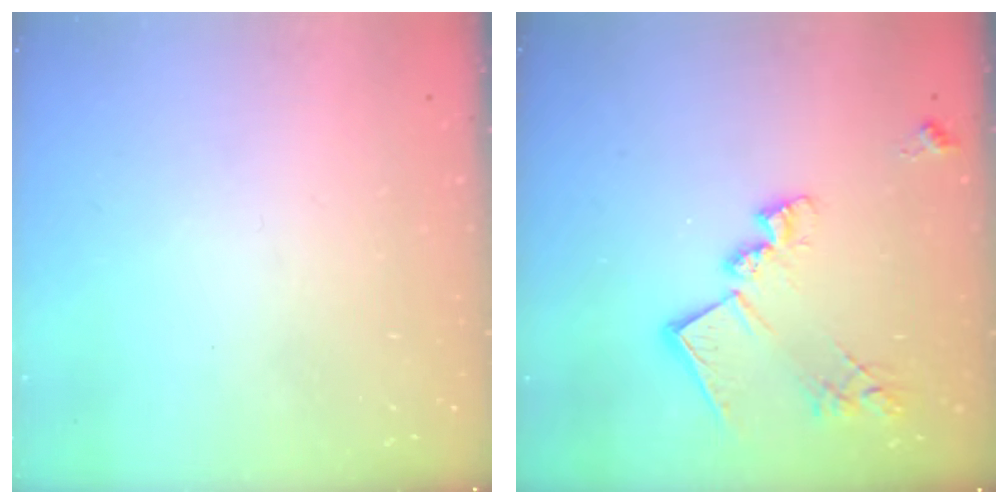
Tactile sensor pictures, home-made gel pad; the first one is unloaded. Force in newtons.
{"total": 16.3, "press": 16.3, "slide": 0.8}